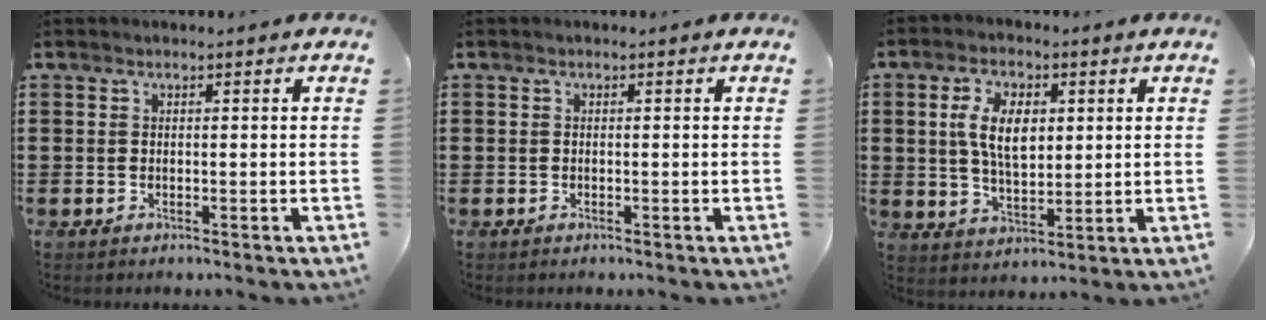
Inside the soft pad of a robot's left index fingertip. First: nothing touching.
{"total": 0.0}
{"total": 8.0, "force": [1.9, 4.2, 6.5], "torque": [-0.134, 0.008, 0.028]}